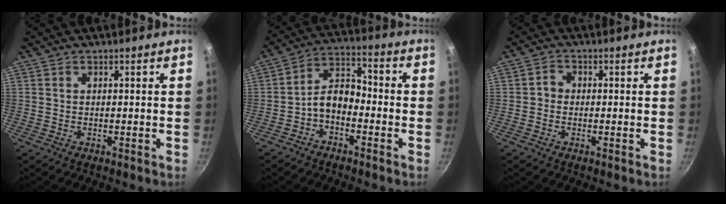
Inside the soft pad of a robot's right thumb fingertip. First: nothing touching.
{"total": 7.7, "force": [-2.6, 5.0, 5.2], "torque": [-0.076, 0.044, -0.062]}
{"total": 2.1, "force": [-0.4, 1.8, 1.0], "torque": [-0.005, 0.007, -0.013]}